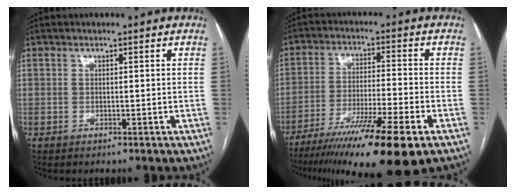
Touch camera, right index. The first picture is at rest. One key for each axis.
{"total": 16.8, "fx": -11.3, "fy": 0.2, "fz": 12.5, "tx": -0.191, "ty": -0.042, "tz": -0.187}